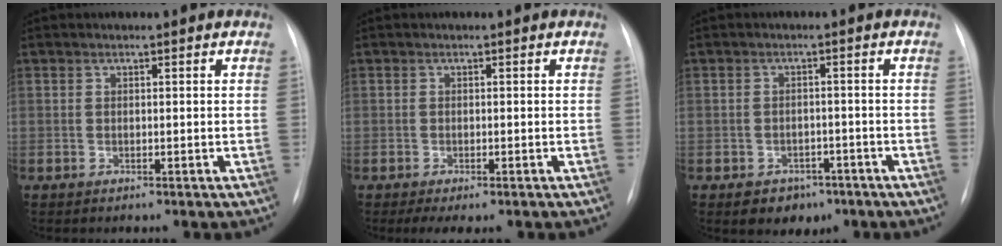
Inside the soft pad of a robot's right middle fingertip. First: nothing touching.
{"total": 3.1, "force": [-2.1, 1.1, 2.0], "torque": [-0.030, -0.007, -0.027]}
{"total": 4.6, "force": [-2.8, 3.3, 1.6], "torque": [-0.021, 0.008, -0.030]}